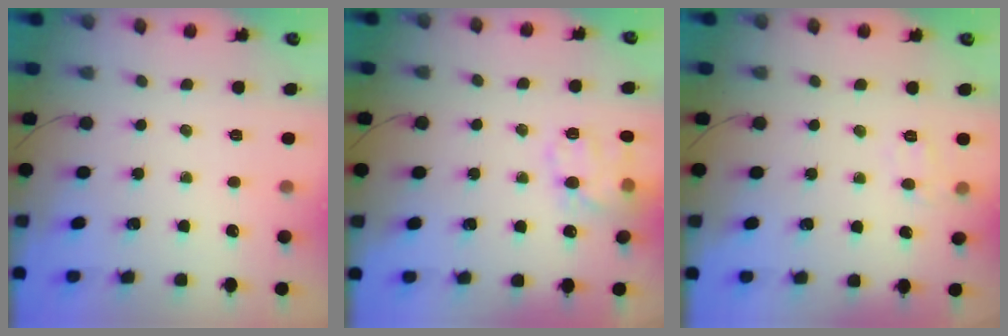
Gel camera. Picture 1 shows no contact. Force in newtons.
{"total": 14.0, "press": 13.9, "slide": 1.6}
{"total": 6.4, "press": 6.3, "slide": 1.1}